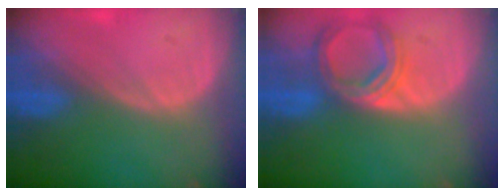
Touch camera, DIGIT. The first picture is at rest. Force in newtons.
{"total": 6.8, "press": 6.2, "slide": 2.6}